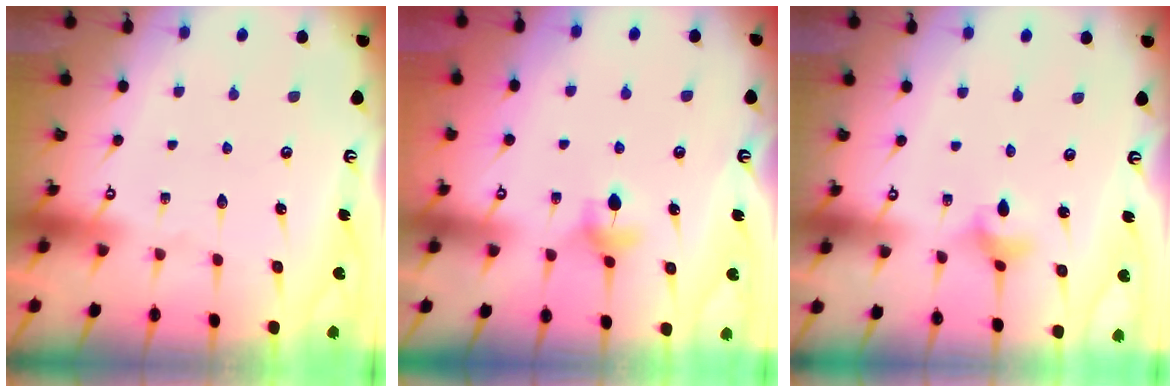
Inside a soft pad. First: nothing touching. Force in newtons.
{"total": 5.3, "press": 5.2, "slide": 0.8}
{"total": 3.1, "press": 3.1, "slide": 0.4}